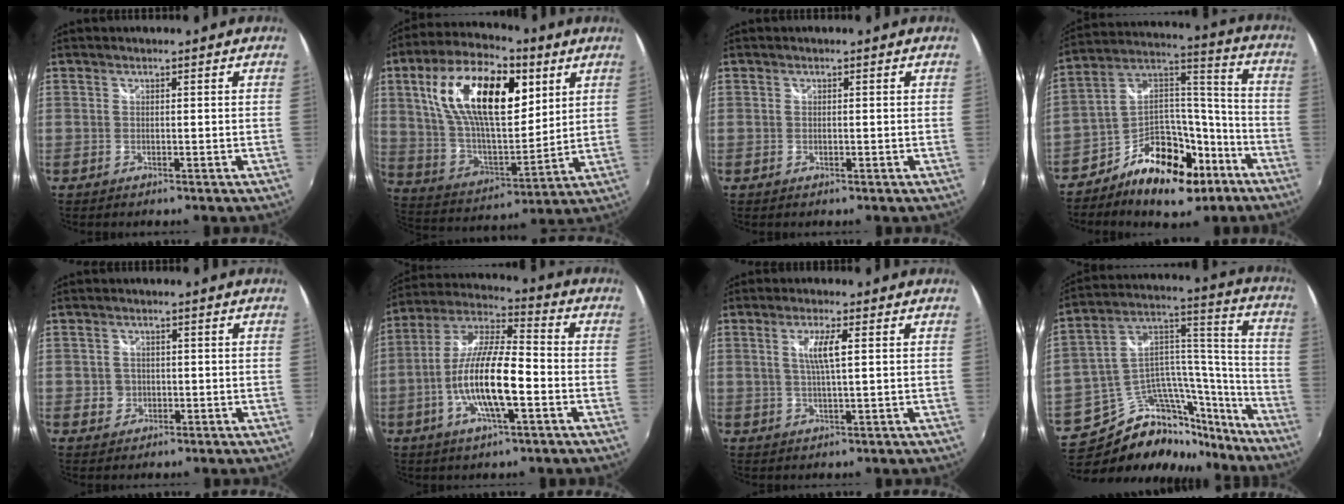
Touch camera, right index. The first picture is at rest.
{"total": 24.0, "force": [8.8, 11.3, 19.2], "torque": [-0.361, 0.017, 0.160]}
{"total": 0.0}
{"total": 17.9, "force": [-10.3, 10.2, 10.6], "torque": [-0.195, 0.051, -0.164]}
{"total": 3.1, "force": [-0.6, 2.9, 0.6], "torque": [-0.013, 0.001, -0.008]}
{"total": 15.0, "force": [-4.3, 3.7, 13.9], "torque": [-0.276, -0.004, -0.085]}
{"total": 4.4, "force": [1.0, 0.3, 4.3], "torque": [-0.082, -0.003, 0.018]}
{"total": 23.3, "force": [-18.3, 11.1, 9.1], "torque": [-0.149, 0.079, -0.271]}